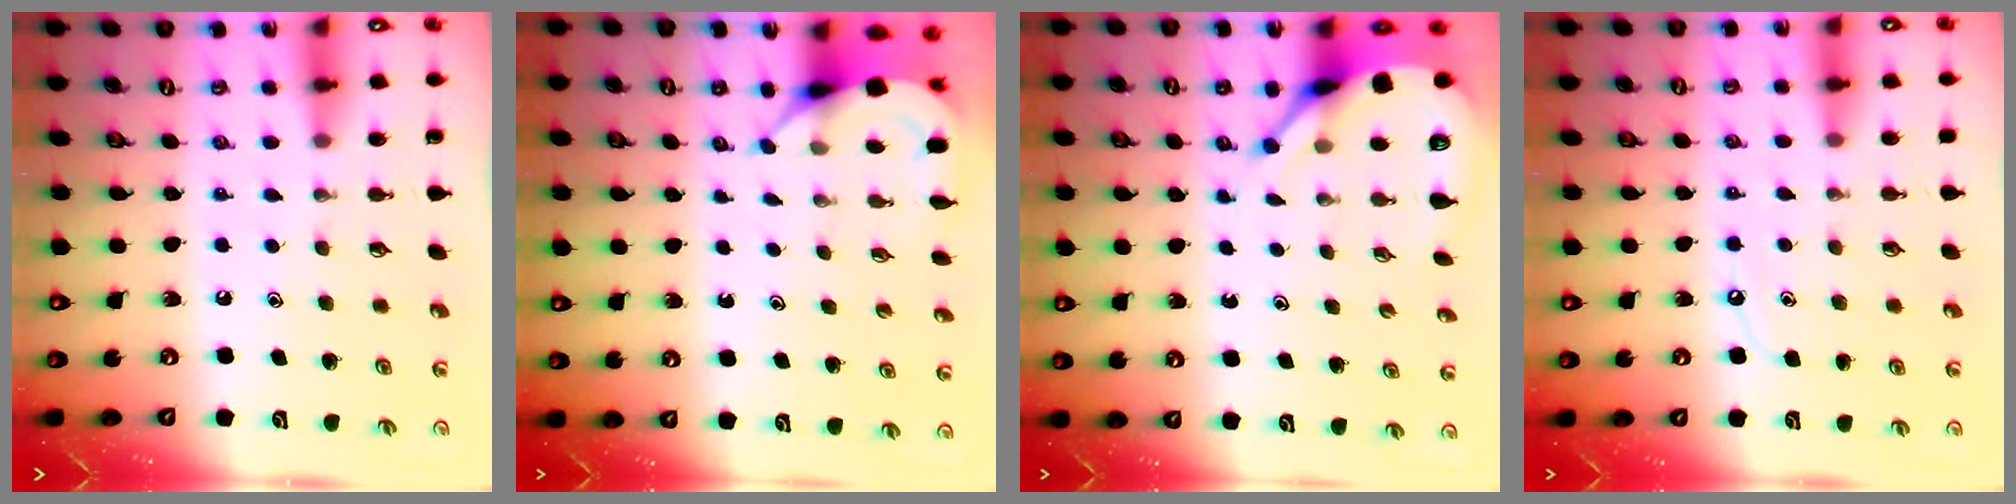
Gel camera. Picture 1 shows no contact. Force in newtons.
{"total": 3.8, "press": 3.7, "slide": 0.3}
{"total": 7.3, "press": 7.3, "slide": 0.9}
{"total": 5.7, "press": 5.6, "slide": 0.6}